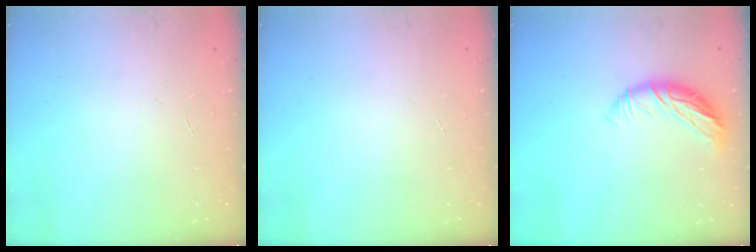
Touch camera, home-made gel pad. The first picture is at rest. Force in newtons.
{"total": 0.0}
{"total": 10.2, "press": 10.1, "slide": 1.6}